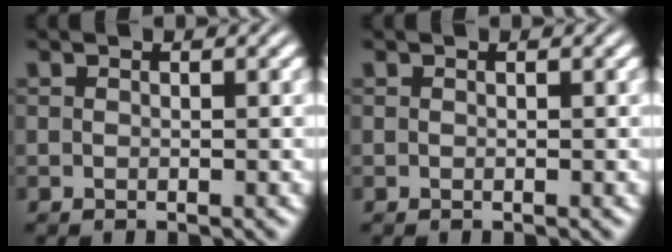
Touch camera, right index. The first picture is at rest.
{"total": 0.0}